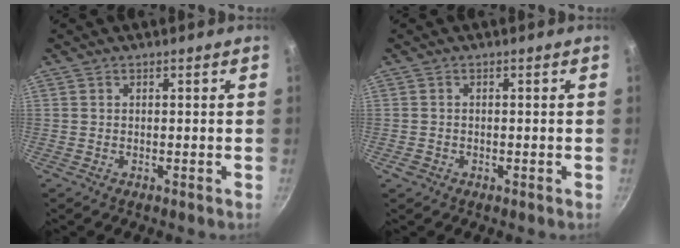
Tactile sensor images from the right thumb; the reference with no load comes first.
{"total": 1.3, "force": [-0.6, 1.0, 0.5], "torque": [-0.010, 0.002, -0.008]}